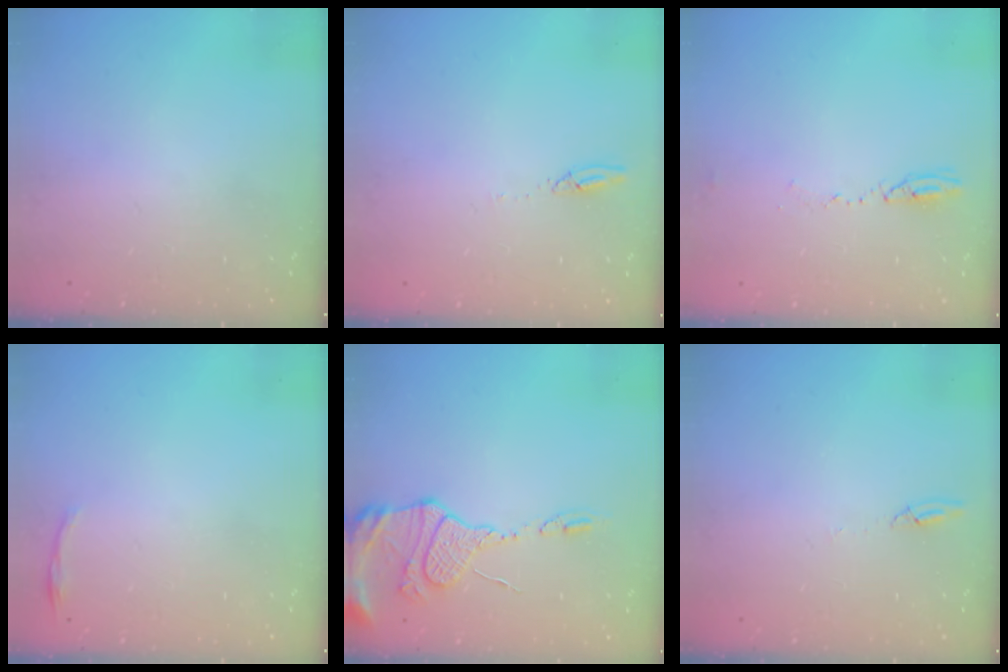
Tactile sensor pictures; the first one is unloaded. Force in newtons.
{"total": 2.7, "press": 2.7, "slide": 0.2}
{"total": 3.9, "press": 3.8, "slide": 1.2}
{"total": 3.6, "press": 3.5, "slide": 0.7}
{"total": 13.6, "press": 13.5, "slide": 1.1}
{"total": 3.5, "press": 3.5, "slide": 0.4}